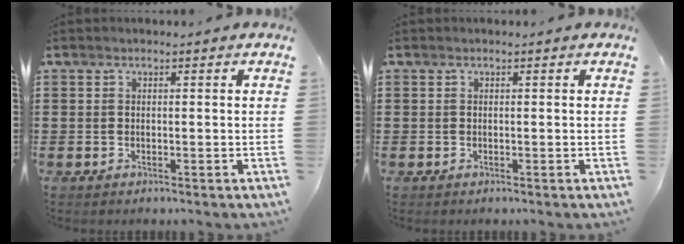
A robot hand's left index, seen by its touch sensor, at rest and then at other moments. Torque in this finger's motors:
{"motor_torque": [0.00, 0.00, 0.00, 0.00]}